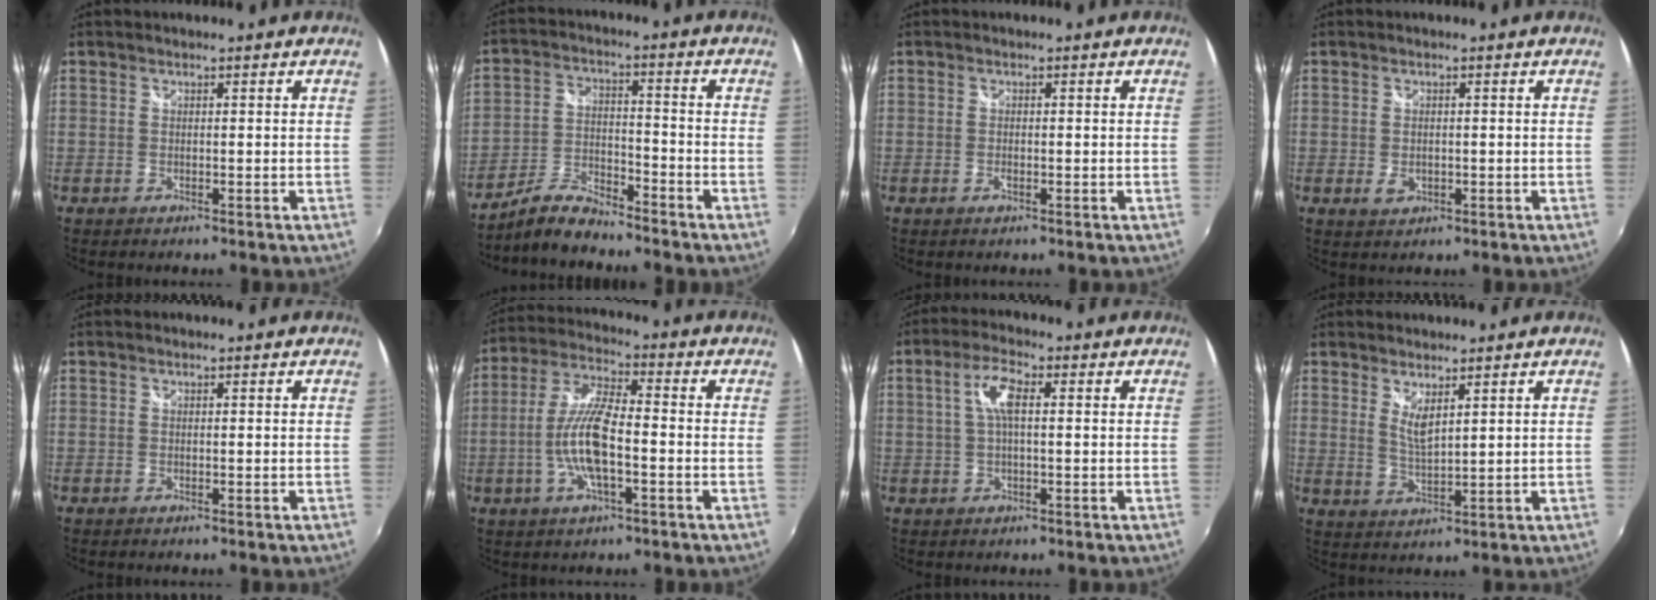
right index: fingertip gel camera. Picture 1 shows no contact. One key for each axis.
{"total": 7.0, "fx": -6.5, "fy": 1.2, "fz": 2.3, "tx": -0.055, "ty": 0.014, "tz": -0.127}
{"total": 1.1, "fx": -0.4, "fy": 0.5, "fz": 0.9, "tx": -0.018, "ty": -0.002, "tz": -0.009}
{"total": 2.5, "fx": -0.5, "fy": 1.9, "fz": 1.7, "tx": -0.030, "ty": -0.003, "tz": -0.008}
{"total": 0.0}
{"total": 11.1, "fx": -2.9, "fy": 2.8, "fz": 10.4, "tx": -0.214, "ty": 0.001, "tz": -0.056}
{"total": 5.2, "fx": 0.8, "fy": 1.5, "fz": 4.9, "tx": -0.095, "ty": 0.010, "tz": 0.016}
{"total": 3.8, "fx": 2.3, "fy": 0.9, "fz": 2.9, "tx": -0.053, "ty": -0.012, "tz": 0.038}